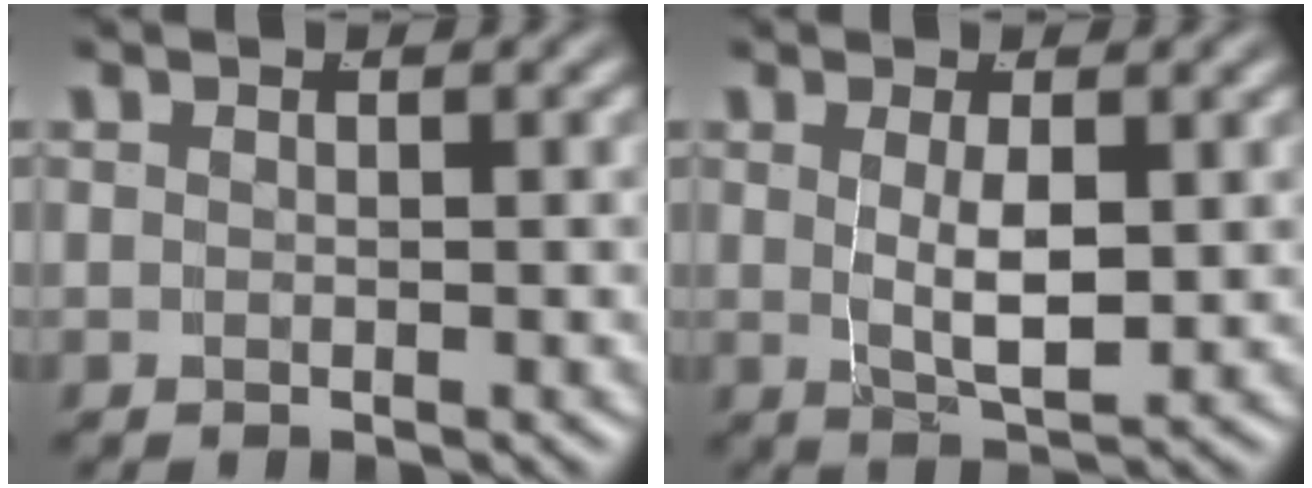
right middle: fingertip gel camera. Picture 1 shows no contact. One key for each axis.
{"total": 3.5, "fx": 0.1, "fy": 0.7, "fz": 3.5, "tx": -0.062, "ty": -0.016, "tz": 0.014}